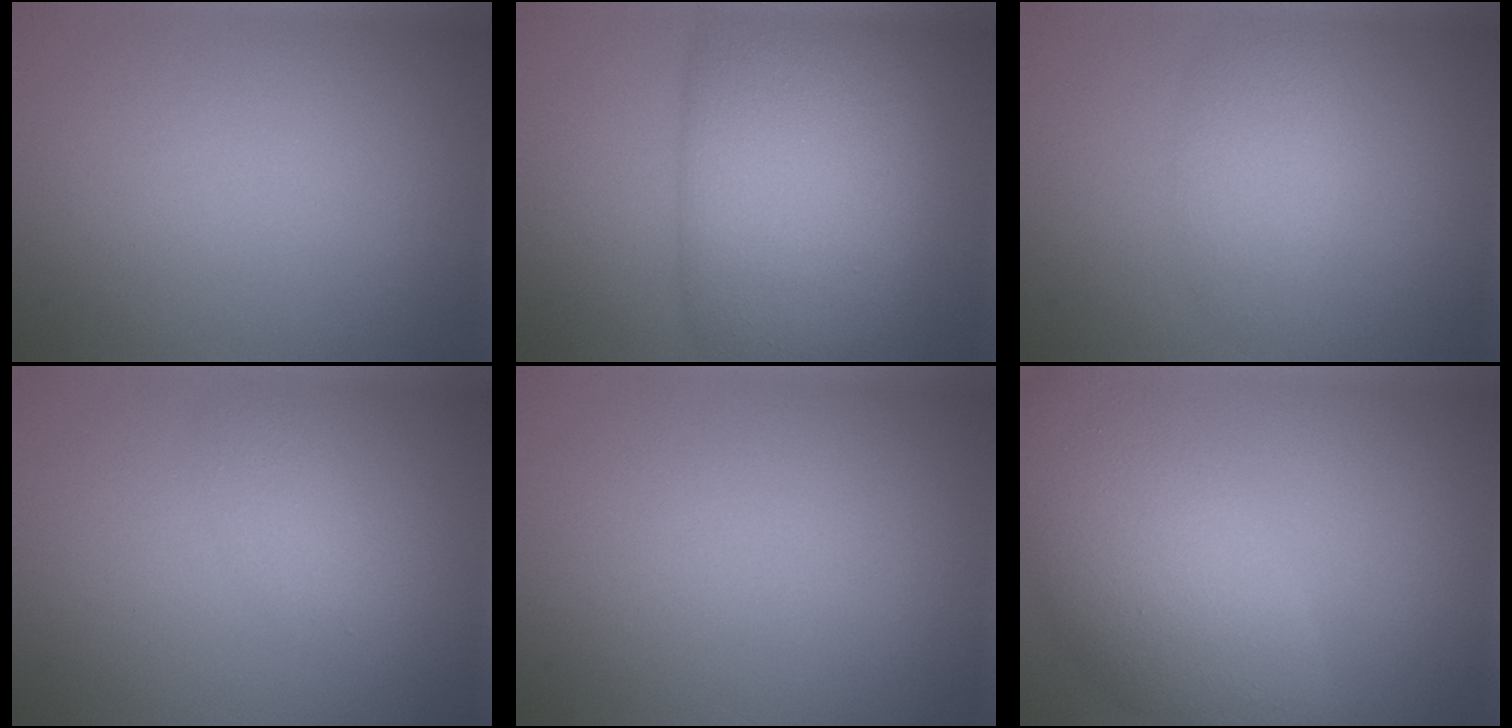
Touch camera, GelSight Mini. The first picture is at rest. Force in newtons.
{"total": 12.5, "press": 12.5, "slide": 0.2}
{"total": 2.4, "press": 2.4, "slide": 0.1}
{"total": 1.5, "press": 1.5, "slide": 0.1}
{"total": 0.0}
{"total": 8.3, "press": 8.3, "slide": 0.2}